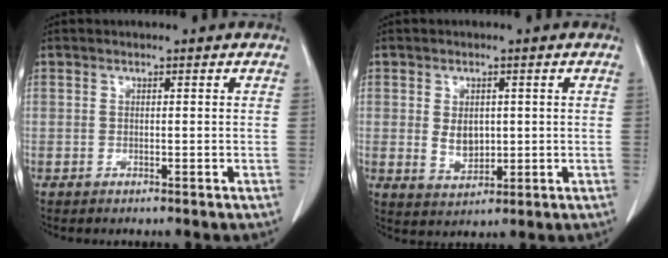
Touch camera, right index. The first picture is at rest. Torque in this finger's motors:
{"motor_torque": [0.53, -0.04, 0.15, 0.06]}